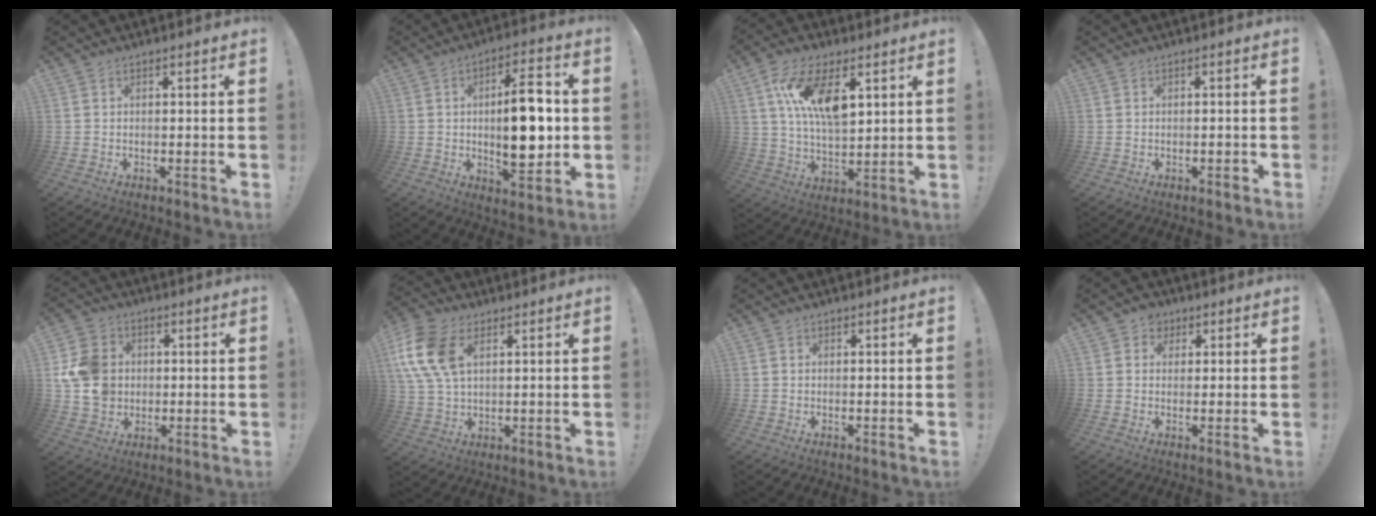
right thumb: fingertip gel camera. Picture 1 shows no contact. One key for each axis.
{"total": 16.0, "fx": 0.3, "fy": 6.5, "fz": 14.6, "tx": -0.229, "ty": -0.004, "tz": -0.005}
{"total": 14.9, "fx": 6.3, "fy": 7.0, "fz": 11.5, "tx": -0.214, "ty": -0.006, "tz": 0.114}
{"total": 1.2, "fx": -0.7, "fy": 0.3, "fz": 0.9, "tx": -0.013, "ty": 0.003, "tz": -0.011}
{"total": 12.6, "fx": 1.3, "fy": 11.0, "fz": 6.0, "tx": -0.104, "ty": 0.003, "tz": 0.031}
{"total": 15.4, "fx": 5.1, "fy": 10.0, "fz": 10.6, "tx": -0.222, "ty": -0.012, "tz": 0.094}
{"total": 0.0}
{"total": 3.7, "fx": 1.1, "fy": 3.5, "fz": 0.8, "tx": -0.009, "ty": 0.001, "tz": 0.020}